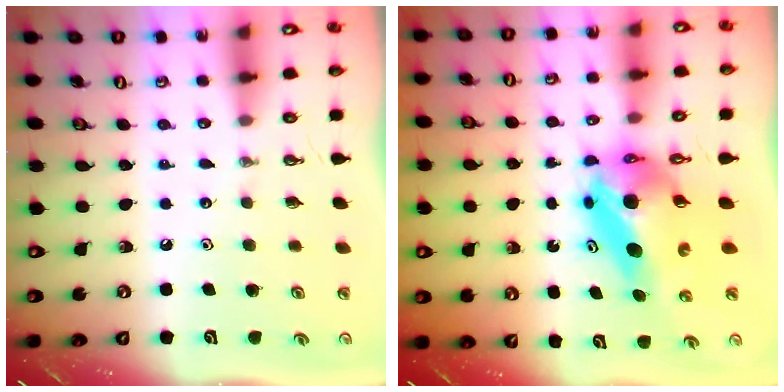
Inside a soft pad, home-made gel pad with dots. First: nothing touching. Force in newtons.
{"total": 8.6, "press": 8.6, "slide": 0.7}